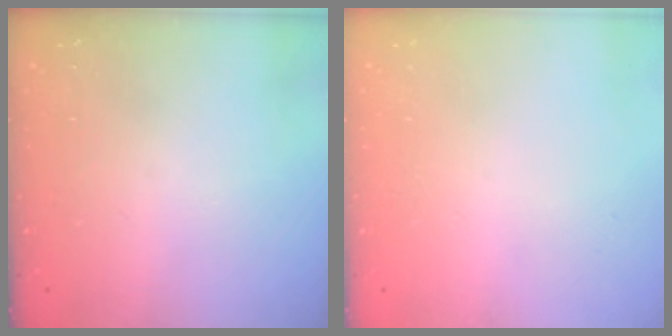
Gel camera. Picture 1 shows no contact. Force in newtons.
{"total": 0.0}